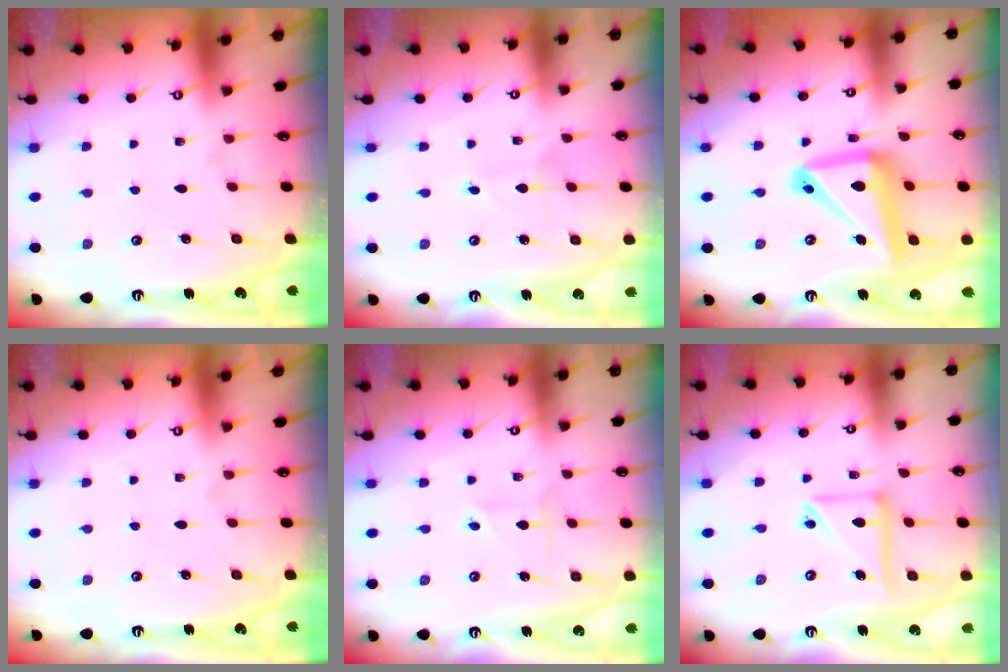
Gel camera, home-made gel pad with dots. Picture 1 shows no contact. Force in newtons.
{"total": 2.5, "press": 2.5, "slide": 0.1}
{"total": 16.1, "press": 16.0, "slide": 1.8}
{"total": 0.0}
{"total": 3.2, "press": 3.2, "slide": 0.3}
{"total": 11.6, "press": 11.6, "slide": 1.2}